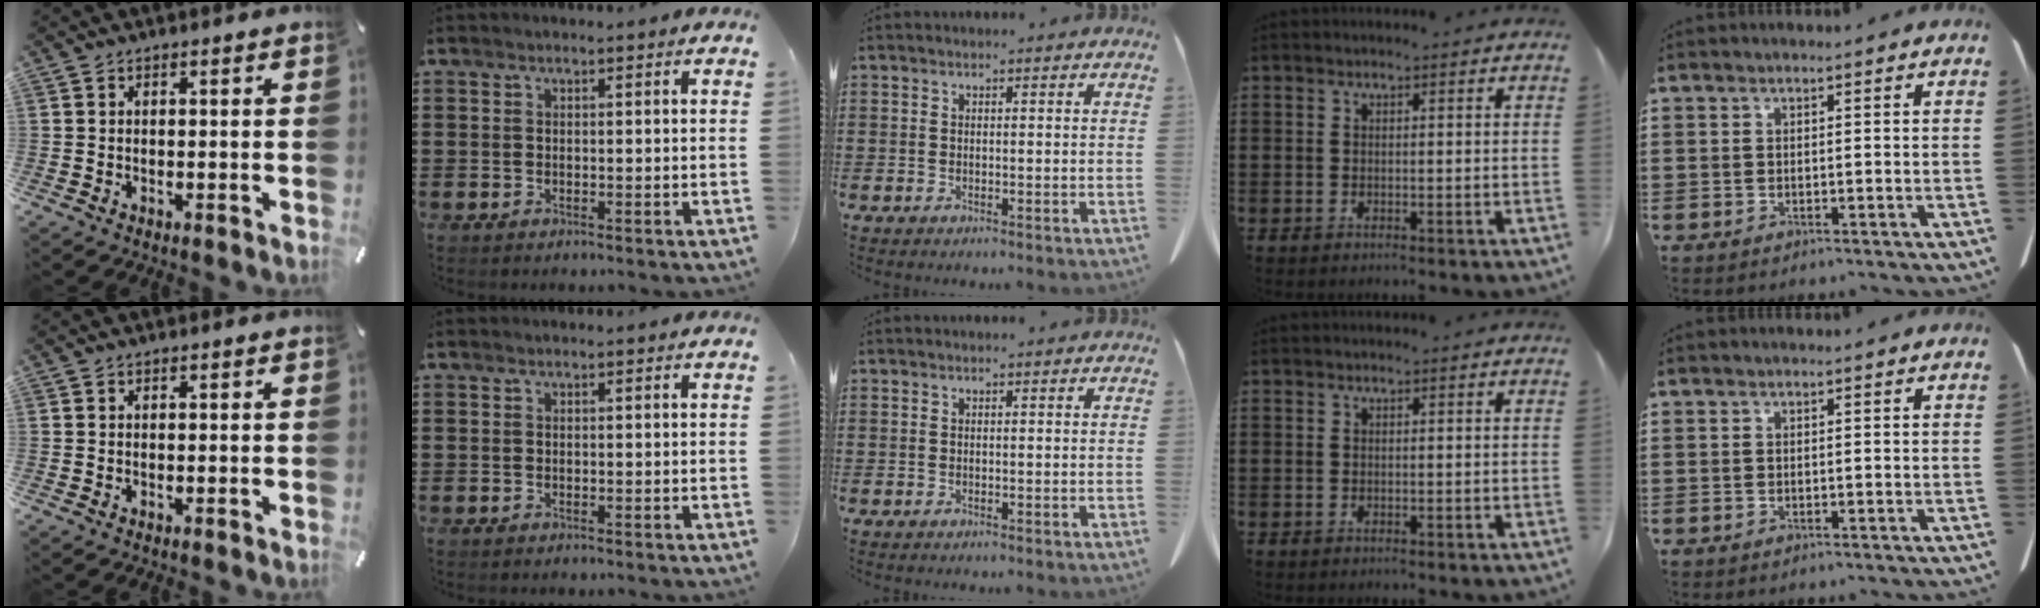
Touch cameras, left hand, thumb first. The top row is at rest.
{}